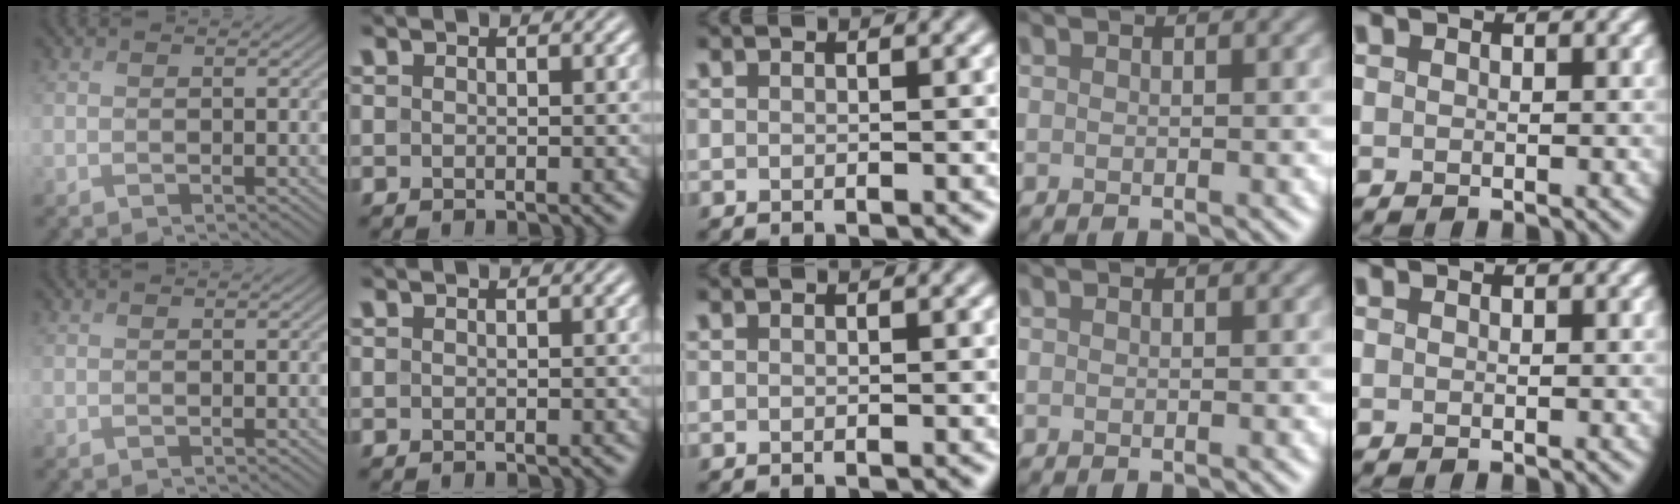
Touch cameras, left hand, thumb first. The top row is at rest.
{}